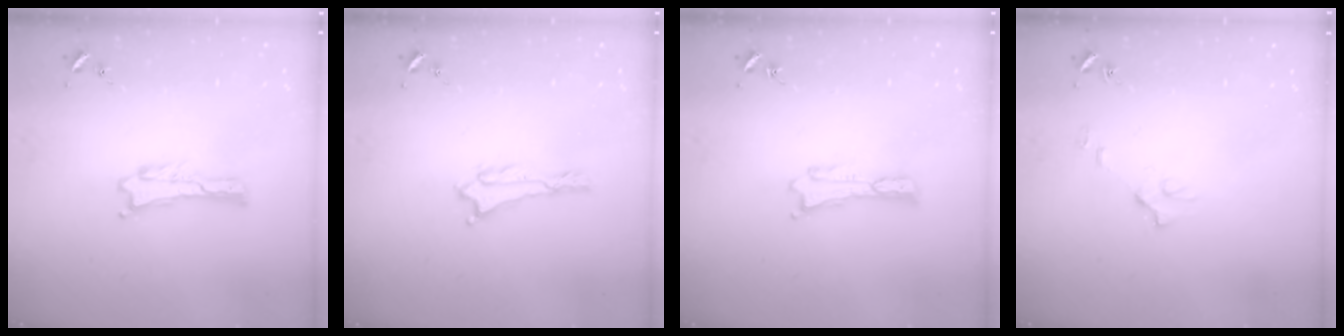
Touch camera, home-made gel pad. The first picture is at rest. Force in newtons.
{"total": 0.0}
{"total": 0.0}
{"total": 3.1, "press": 3.1, "slide": 0.3}